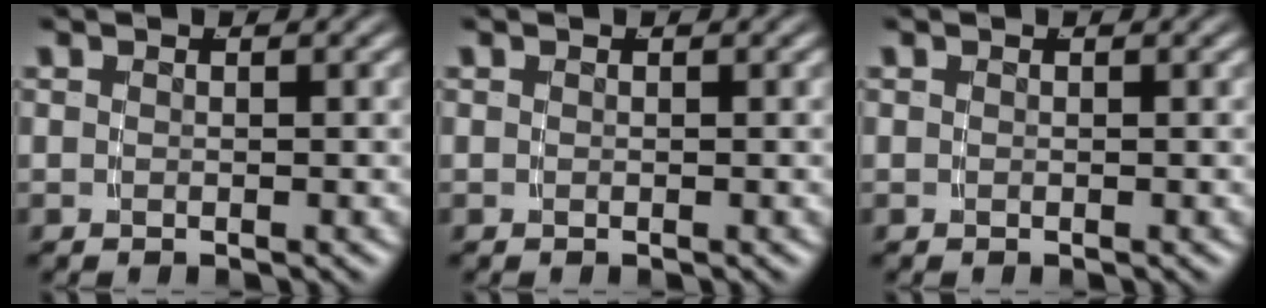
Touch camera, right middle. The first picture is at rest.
{"total": 0.0}
{"total": 0.0}